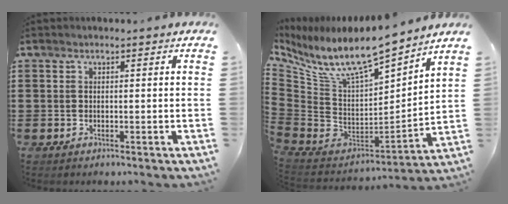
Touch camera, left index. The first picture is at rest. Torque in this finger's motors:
{"motor_torque": [2.14, 0.00, 0.36, 0.21]}